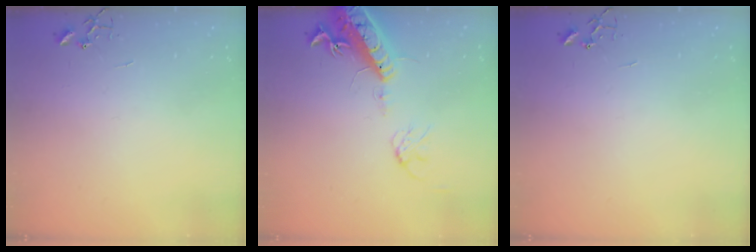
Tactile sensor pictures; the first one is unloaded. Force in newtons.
{"total": 16.2, "press": 15.7, "slide": 3.7}
{"total": 0.0}